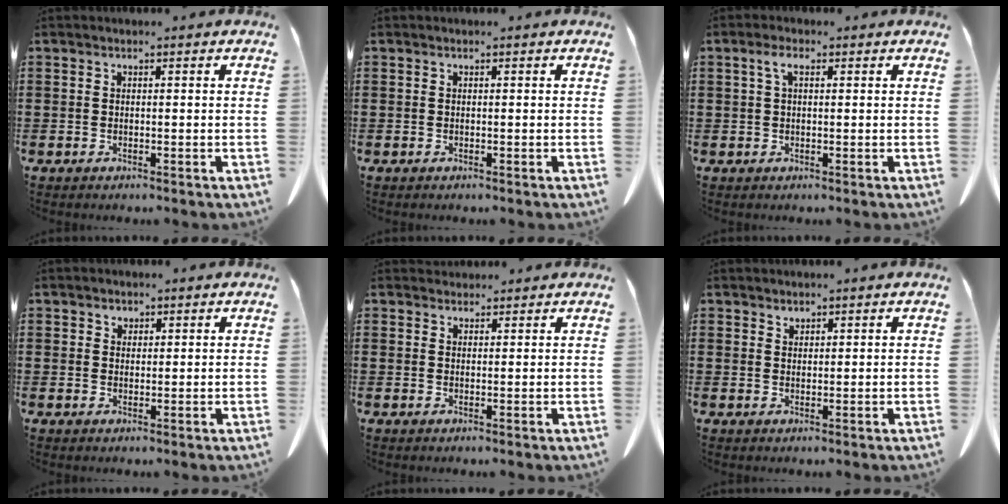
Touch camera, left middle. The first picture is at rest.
{"total": 0.0}
{"total": 2.7, "force": [0.9, 1.0, 2.3], "torque": [-0.051, 0.006, 0.015]}
{"total": 1.2, "force": [1.0, 0.7, 0.2], "torque": [0.002, -0.002, 0.019]}
{"total": 1.8, "force": [1.7, 0.5, 0.0], "torque": [-0.005, 0.001, 0.034]}
{"total": 1.4, "force": [1.4, 0.3, 0.0], "torque": [-0.003, -0.002, 0.028]}